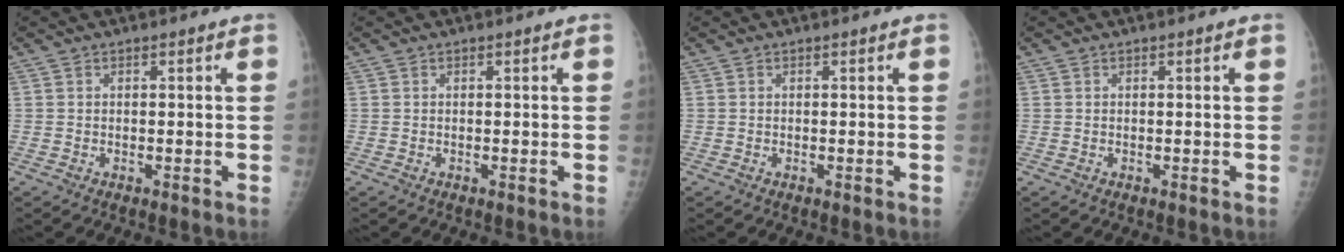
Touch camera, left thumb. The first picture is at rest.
{"total": 0.0}
{"total": 0.0}
{"total": 0.0}